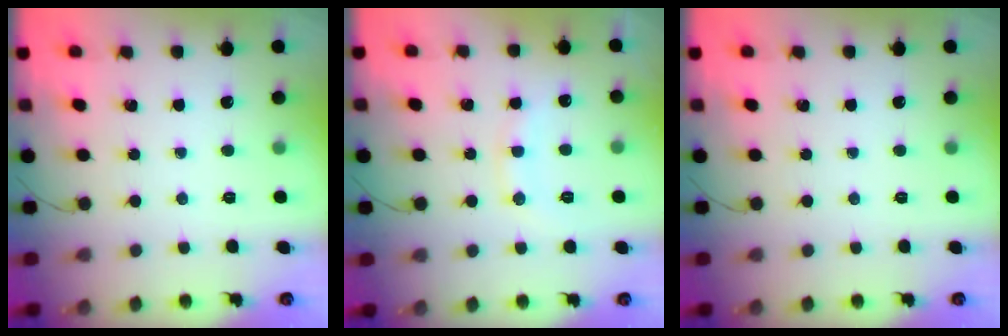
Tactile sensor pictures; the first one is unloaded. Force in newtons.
{"total": 10.1, "press": 10.0, "slide": 1.0}
{"total": 0.0}